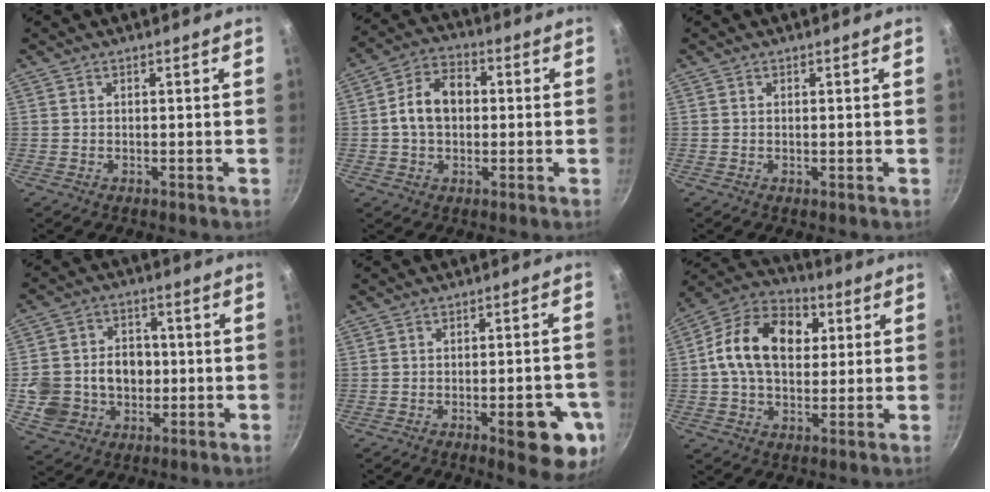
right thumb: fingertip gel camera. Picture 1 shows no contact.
{"total": 9.5, "force": [0.5, 6.8, 6.7], "torque": [-0.095, 0.024, -0.005]}
{"total": 0.0}
{"total": 13.1, "force": [-1.3, 11.2, 6.7], "torque": [-0.101, 0.022, -0.014]}
{"total": 12.1, "force": [-4.4, 4.1, 10.5], "torque": [-0.096, 0.014, -0.052]}
{"total": 17.1, "force": [3.0, 11.8, 12.0], "torque": [-0.174, 0.020, 0.031]}